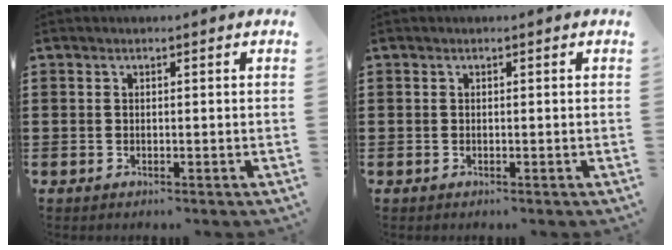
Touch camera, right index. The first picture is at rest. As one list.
[{"total": 0.0}]